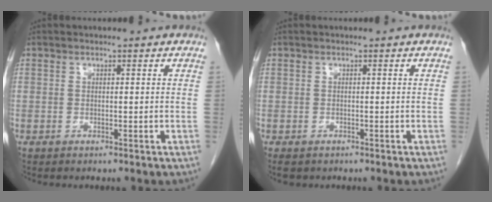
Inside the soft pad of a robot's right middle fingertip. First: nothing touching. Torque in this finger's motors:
{"motor_torque": [0.42, -0.26, 0.10, 0.02]}